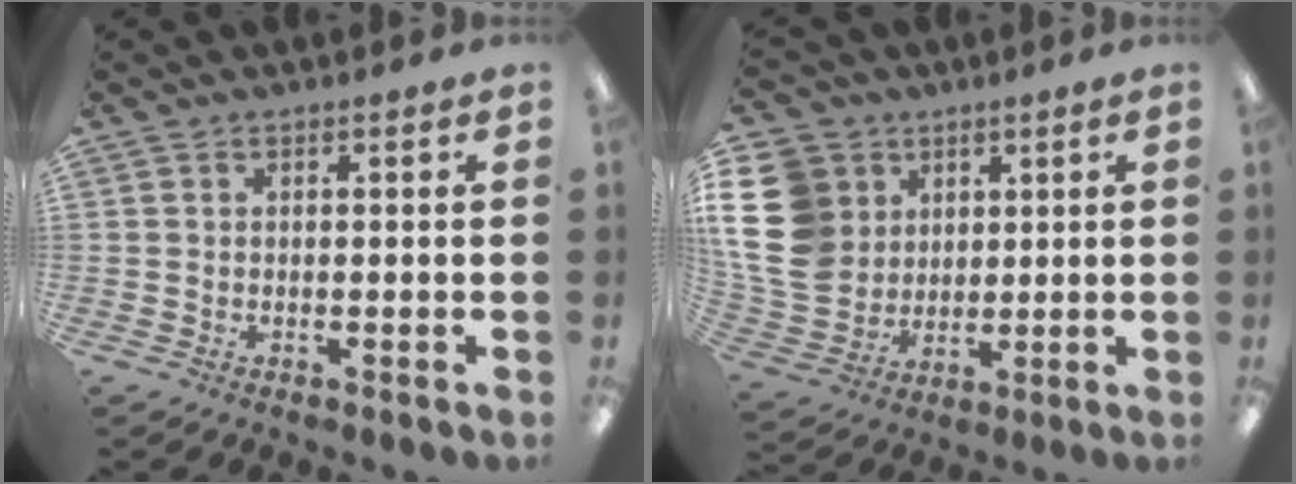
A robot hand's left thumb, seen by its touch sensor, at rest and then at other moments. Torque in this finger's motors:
{"motor_torque": [1.15, 1.09, 1.62, -1.15, 1.05]}